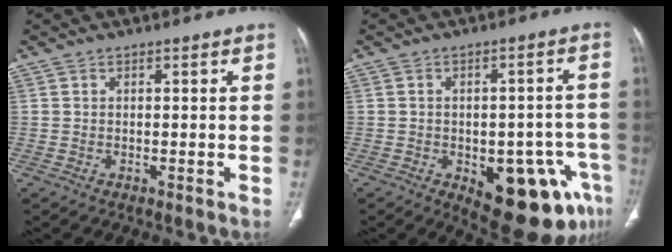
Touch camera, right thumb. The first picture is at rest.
{"total": 15.7, "force": [-6.7, 7.3, 12.1], "torque": [-0.110, 0.031, -0.070]}